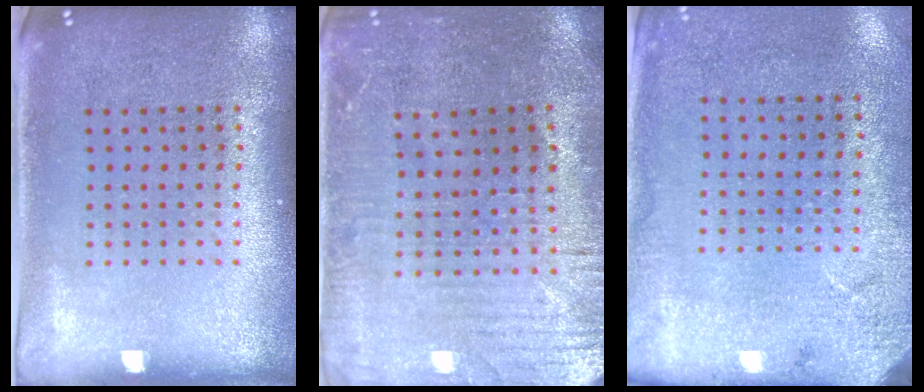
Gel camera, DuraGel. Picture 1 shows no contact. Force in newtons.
{"total": 1.4, "press": 1.3, "slide": 0.5}
{"total": 2.7, "press": 2.2, "slide": 1.6}